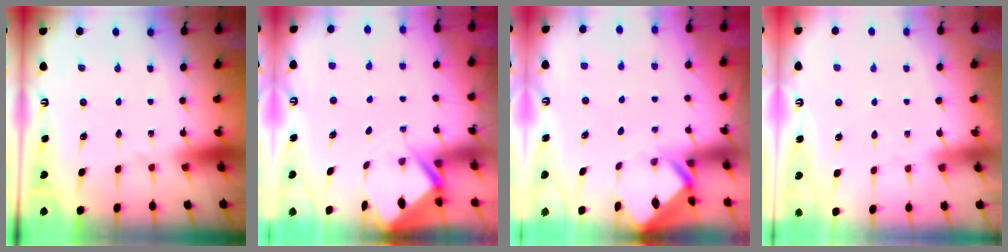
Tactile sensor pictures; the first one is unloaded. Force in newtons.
{"total": 2.9, "press": 2.9, "slide": 0.3}
{"total": 2.9, "press": 2.9, "slide": 0.2}
{"total": 2.3, "press": 2.3, "slide": 0.3}